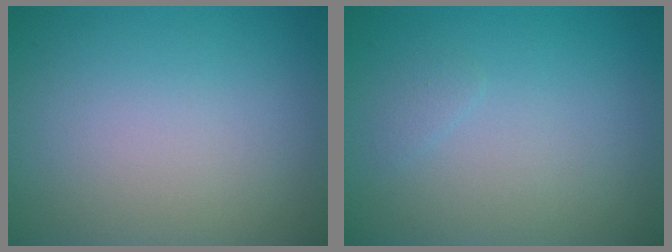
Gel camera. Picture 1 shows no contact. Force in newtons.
{"total": 0.6, "press": 0.6, "slide": 0.1}